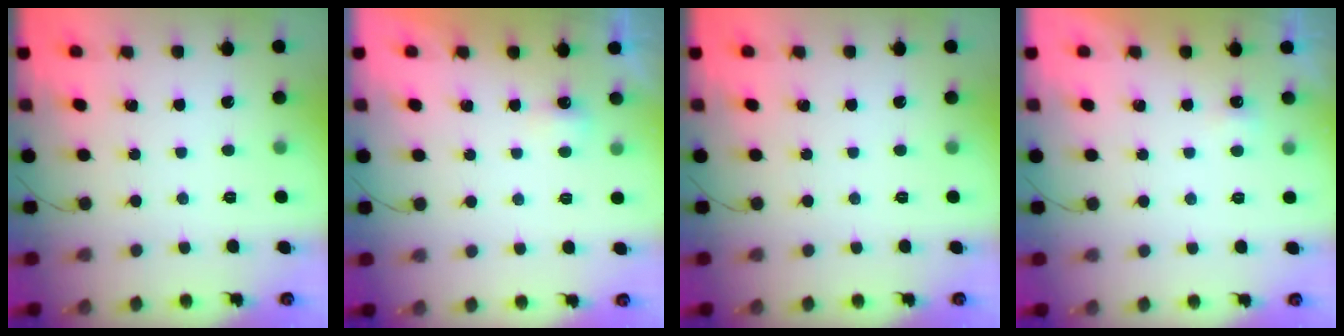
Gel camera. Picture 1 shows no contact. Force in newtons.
{"total": 2.3, "press": 2.2, "slide": 0.6}
{"total": 0.0}
{"total": 2.3, "press": 2.2, "slide": 0.7}